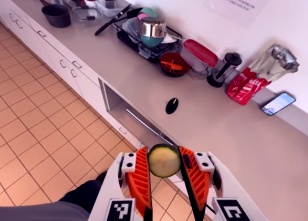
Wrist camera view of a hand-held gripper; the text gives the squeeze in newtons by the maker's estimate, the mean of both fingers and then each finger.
{"total": 7.8, "left": 7.0, "right": 8.5}